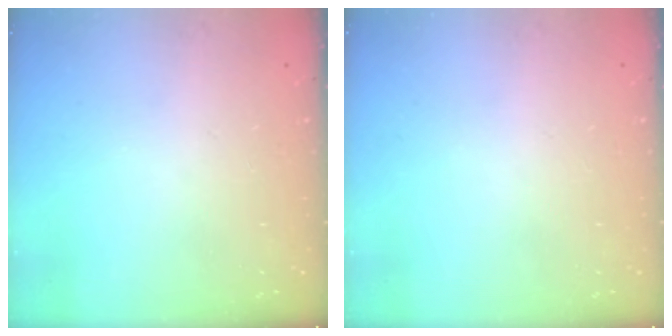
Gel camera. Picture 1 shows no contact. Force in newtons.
{"total": 0.0}